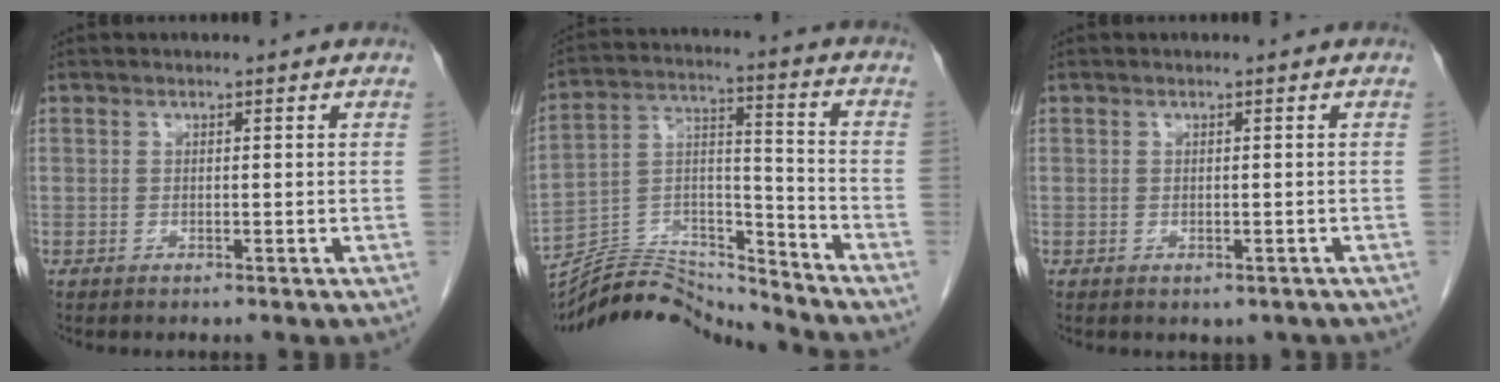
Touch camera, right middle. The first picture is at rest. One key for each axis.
{"total": 15.3, "fx": -15.2, "fy": 0.2, "fz": 1.3, "tx": -0.026, "ty": 0.037, "tz": -0.269}
{"total": 1.3, "fx": -0.7, "fy": 0.9, "fz": 0.5, "tx": -0.005, "ty": 0.000, "tz": -0.003}